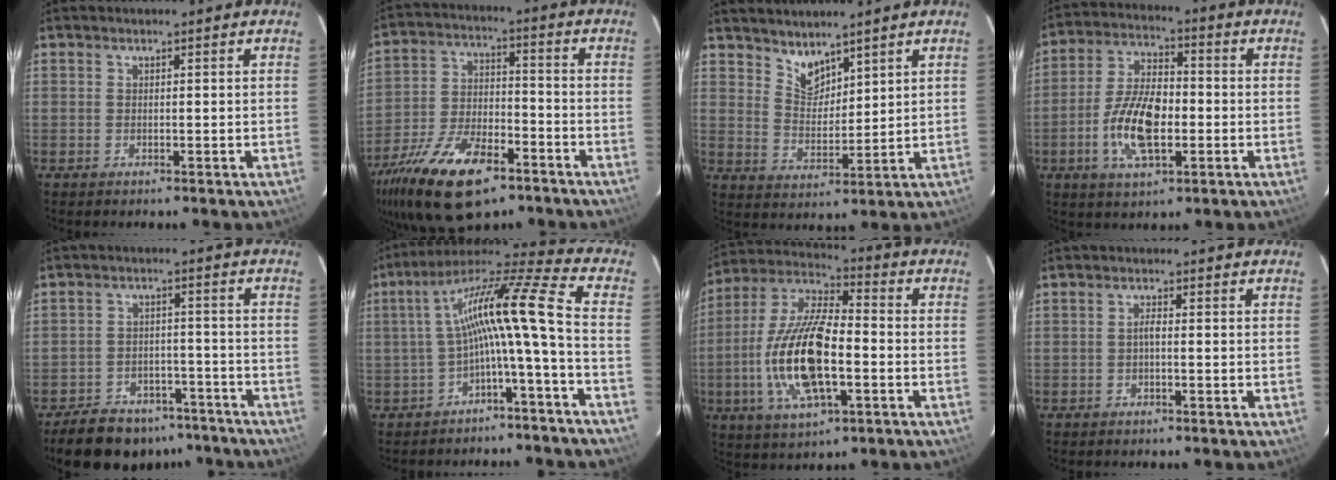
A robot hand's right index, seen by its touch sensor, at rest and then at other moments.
{"total": 19.8, "force": [-12.2, 8.5, 13.0], "torque": [-0.266, -0.032, -0.210]}
{"total": 5.7, "force": [4.8, 2.6, 1.7], "torque": [-0.020, 0.000, 0.094]}
{"total": 12.4, "force": [-3.2, 5.7, 10.6], "torque": [-0.216, 0.004, -0.059]}
{"total": 15.3, "force": [-12.1, 7.8, 5.2], "torque": [-0.123, 0.027, -0.155]}
{"total": 14.0, "force": [-2.9, -0.3, 13.7], "torque": [-0.244, 0.015, -0.056]}
{"total": 18.3, "force": [-4.2, 6.8, 16.5], "torque": [-0.341, -0.005, -0.083]}
{"total": 1.2, "force": [-0.4, 0.2, 1.1], "torque": [-0.022, 0.006, -0.010]}